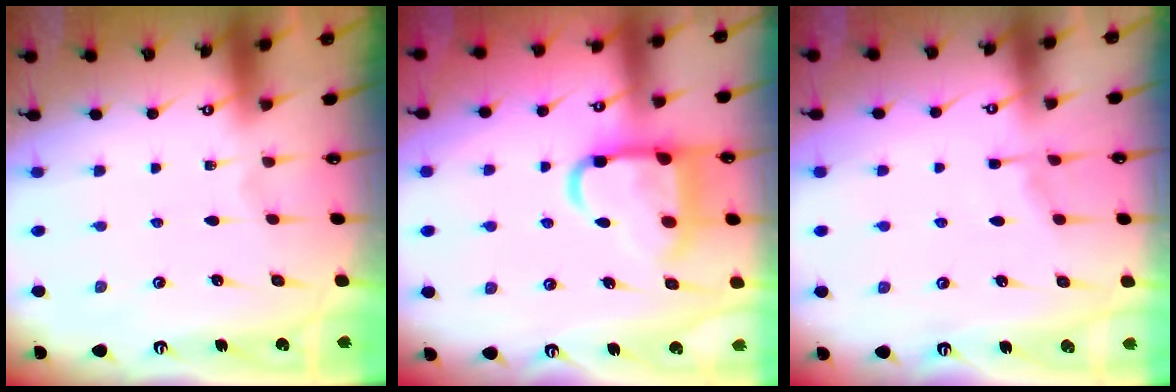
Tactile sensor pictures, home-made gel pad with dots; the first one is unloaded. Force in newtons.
{"total": 13.9, "press": 13.8, "slide": 1.7}
{"total": 3.5, "press": 3.4, "slide": 0.6}